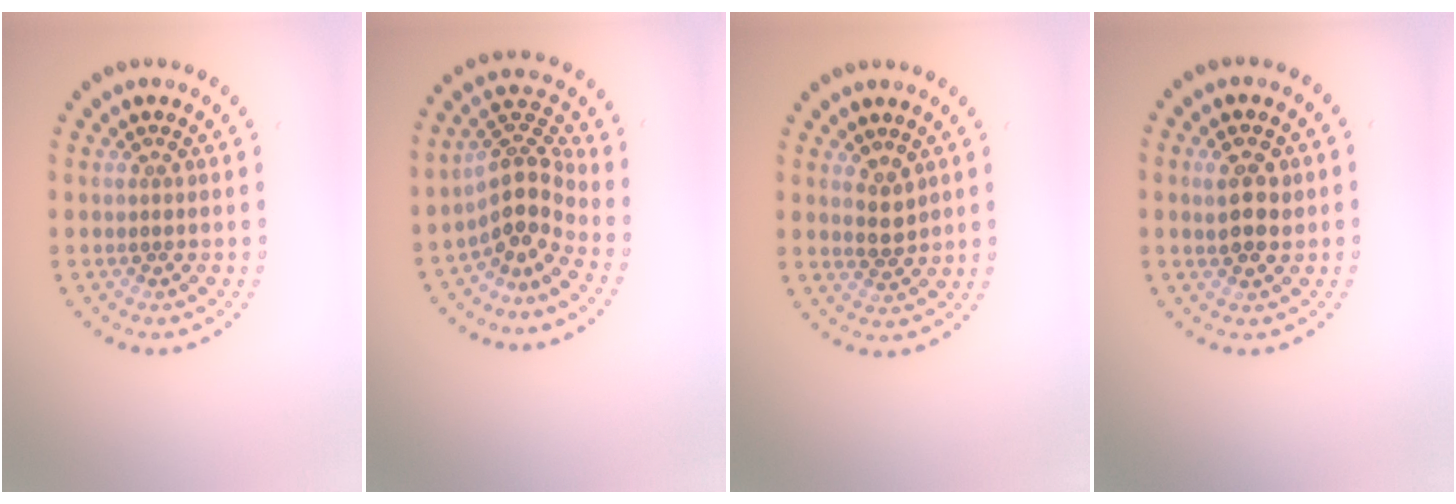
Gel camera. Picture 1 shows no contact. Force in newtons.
{"total": 3.8, "press": 2.7, "slide": 2.7}
{"total": 1.7, "press": 1.6, "slide": 0.6}
{"total": 2.9, "press": 2.8, "slide": 0.5}